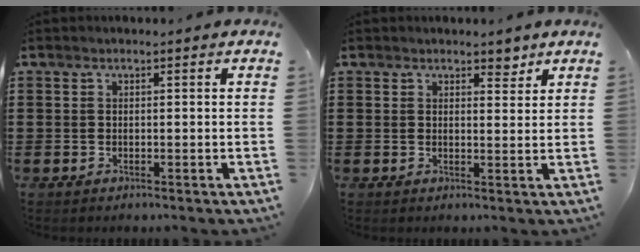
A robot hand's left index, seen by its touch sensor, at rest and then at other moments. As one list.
[{"total": 2.7, "force": [2.3, 1.1, 1.1], "torque": [-0.011, 0.001, 0.038]}]